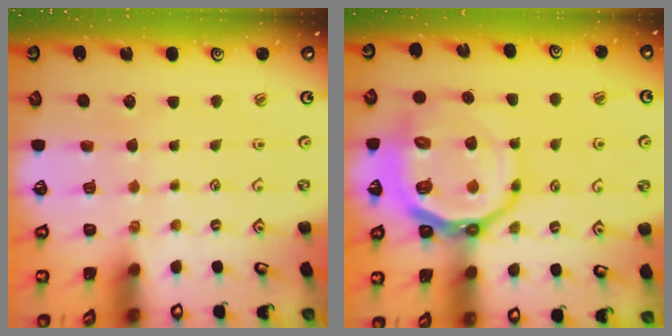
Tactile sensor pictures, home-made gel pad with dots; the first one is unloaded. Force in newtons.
{"total": 16.4, "press": 15.9, "slide": 3.8}